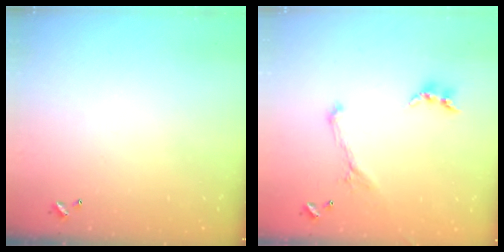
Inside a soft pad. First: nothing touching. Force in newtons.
{"total": 1.6, "press": 1.5, "slide": 0.4}